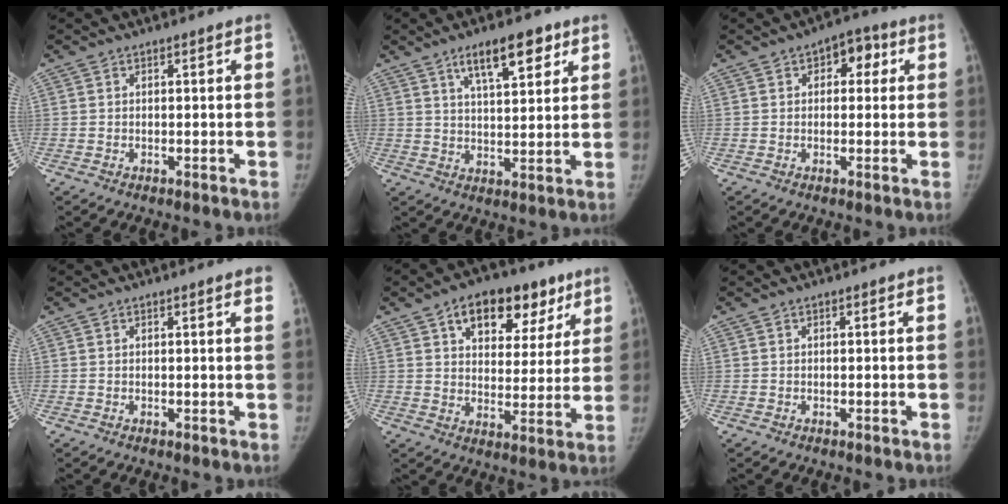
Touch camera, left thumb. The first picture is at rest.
{"total": 9.7, "force": [5.6, 3.4, 7.1], "torque": [-0.095, -0.024, 0.094]}
{"total": 5.7, "force": [1.8, 3.8, 3.9], "torque": [-0.014, 0.007, 0.015]}
{"total": 1.9, "force": [1.3, 0.2, 1.3], "torque": [-0.013, 0.000, 0.008]}
{"total": 16.6, "force": [8.9, 9.9, 9.9], "torque": [-0.086, -0.011, 0.129]}
{"total": 0.0}